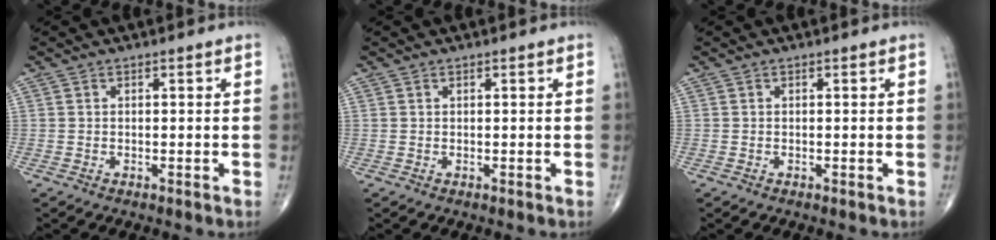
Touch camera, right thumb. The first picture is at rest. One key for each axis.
{"total": 0.0}
{"total": 0.0}